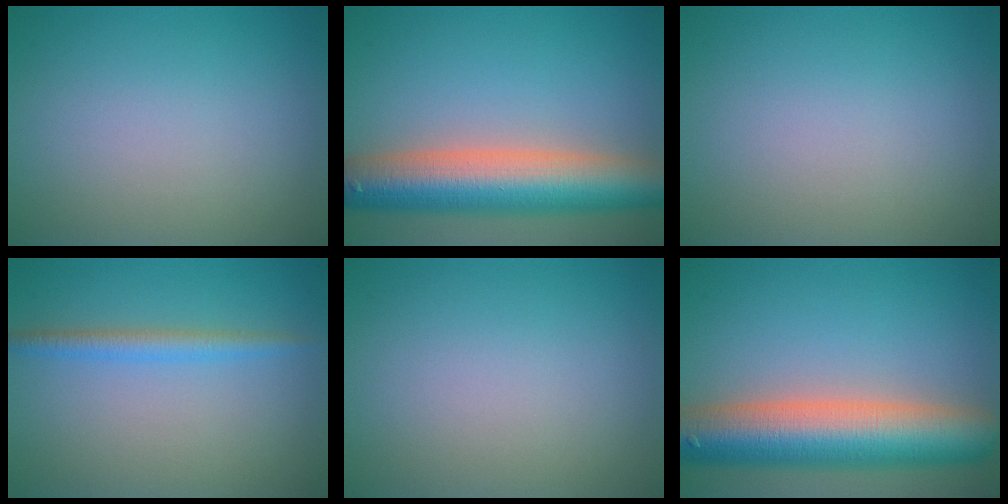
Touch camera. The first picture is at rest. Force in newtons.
{"total": 10.1, "press": 10.0, "slide": 0.7}
{"total": 0.0}
{"total": 2.1, "press": 2.1, "slide": 0.2}
{"total": 0.0}
{"total": 10.8, "press": 10.8, "slide": 0.6}